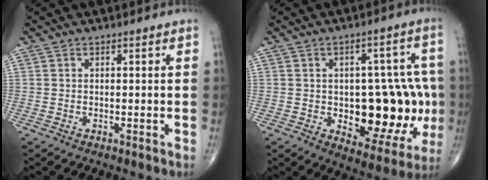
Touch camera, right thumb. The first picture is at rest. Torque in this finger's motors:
{"motor_torque": [0.16, 0.19, 0.41, 0.23, 0.03]}